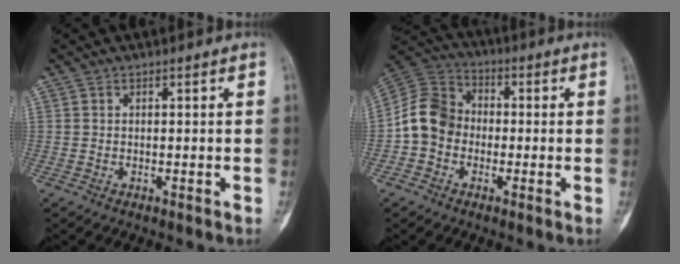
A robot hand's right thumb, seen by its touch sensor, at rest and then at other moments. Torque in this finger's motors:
{"motor_torque": [0.13, 0.86, 0.35, -0.33, 0.07]}